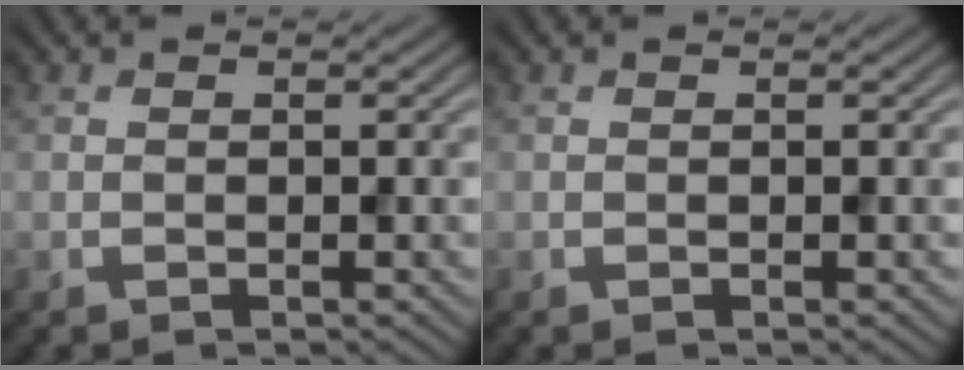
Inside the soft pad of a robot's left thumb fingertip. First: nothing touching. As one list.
[{"total": 0.0}]